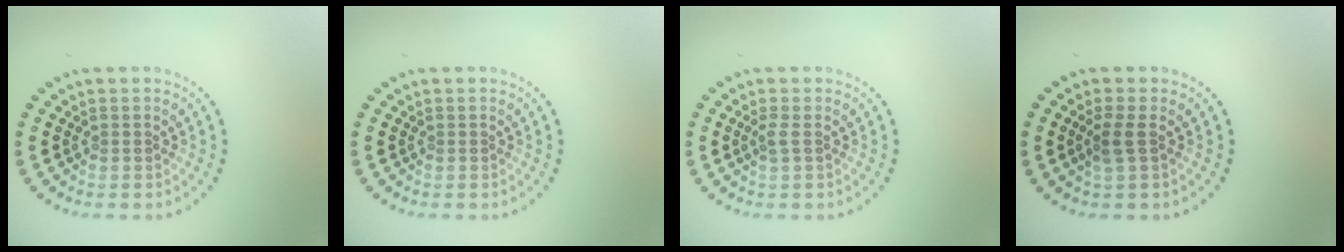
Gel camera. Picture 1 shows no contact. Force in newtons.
{"total": 0.0}
{"total": 0.9, "press": 0.6, "slide": 0.6}
{"total": 1.5, "press": 1.3, "slide": 0.8}